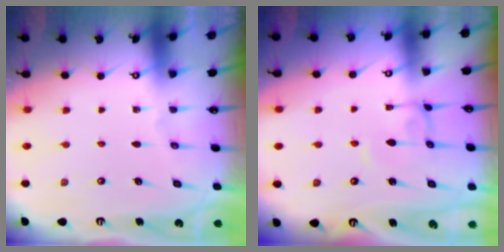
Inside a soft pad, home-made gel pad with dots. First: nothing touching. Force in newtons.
{"total": 2.0, "press": 2.0, "slide": 0.1}